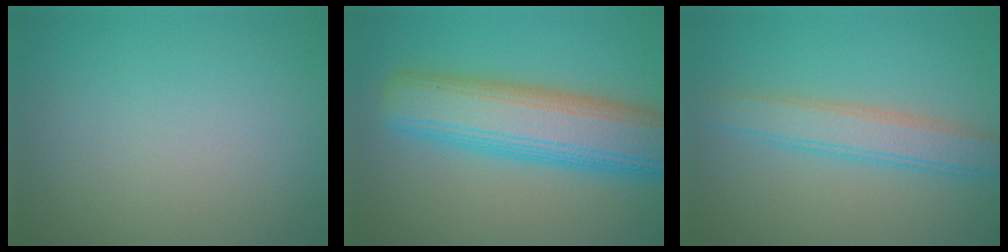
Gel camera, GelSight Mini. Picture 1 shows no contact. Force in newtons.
{"total": 9.0, "press": 9.0, "slide": 0.5}
{"total": 3.7, "press": 3.7, "slide": 0.1}